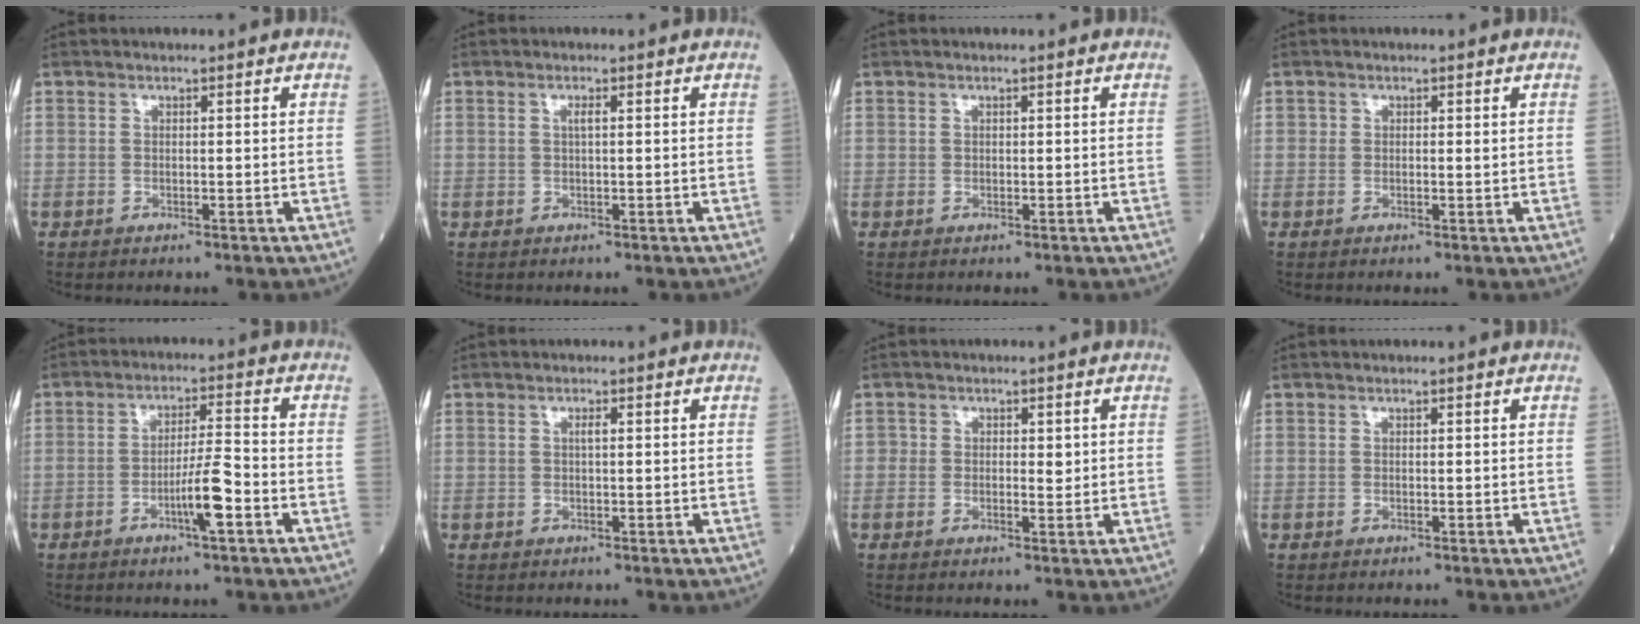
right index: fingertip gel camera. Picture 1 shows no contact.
{"total": 1.0, "force": [0.3, 0.1, 1.0], "torque": [-0.021, 0.002, 0.004]}
{"total": 0.0}
{"total": 0.5, "force": [0.1, 0.3, 0.4], "torque": [-0.005, 0.000, -0.001]}
{"total": 6.0, "force": [-2.6, 0.1, 5.4], "torque": [-0.099, 0.000, -0.048]}
{"total": 0.8, "force": [0.2, 0.1, 0.8], "torque": [-0.017, 0.002, 0.002]}
{"total": 1.9, "force": [0.1, 1.3, 1.5], "torque": [-0.013, 0.001, -0.002]}
{"total": 0.0}